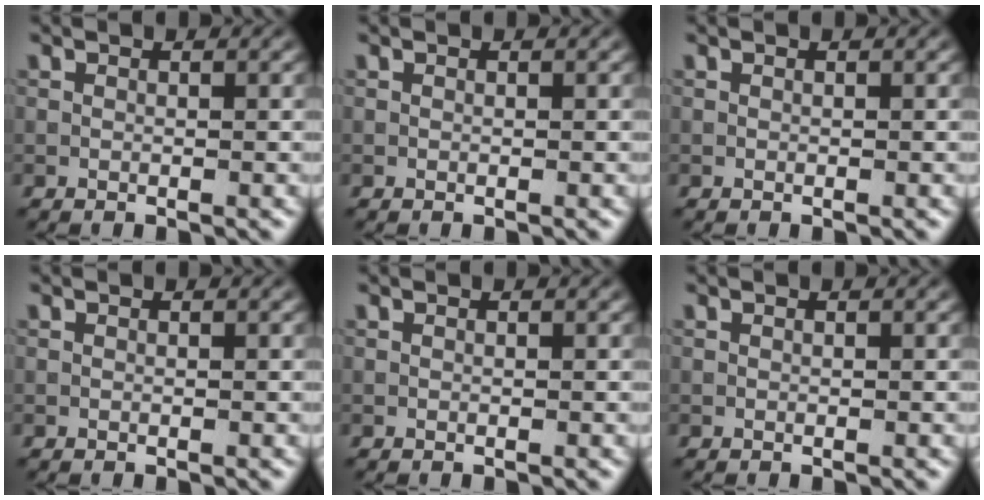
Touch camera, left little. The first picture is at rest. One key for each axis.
{"total": 0.0}
{"total": 0.0}
{"total": 0.0}
{"total": 0.0}
{"total": 0.0}